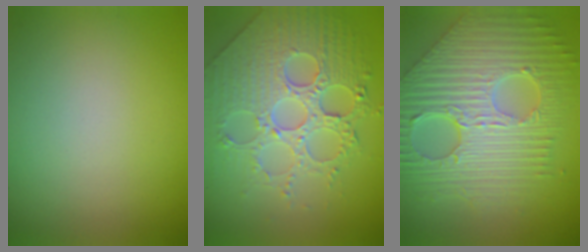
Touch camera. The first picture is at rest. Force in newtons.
{"total": 7.8, "press": 6.1, "slide": 4.8}
{"total": 10.6, "press": 7.2, "slide": 7.8}